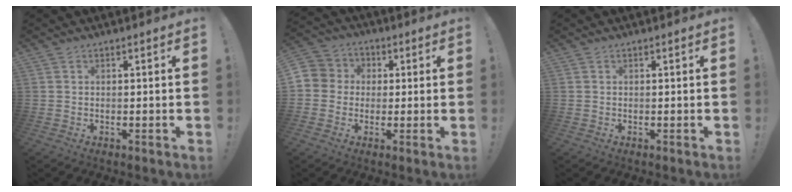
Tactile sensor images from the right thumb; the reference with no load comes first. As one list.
[{"total": 6.6, "force": [-0.6, 6.4, 1.6], "torque": [-0.035, 0.016, -0.005]}, {"total": 0.0}]